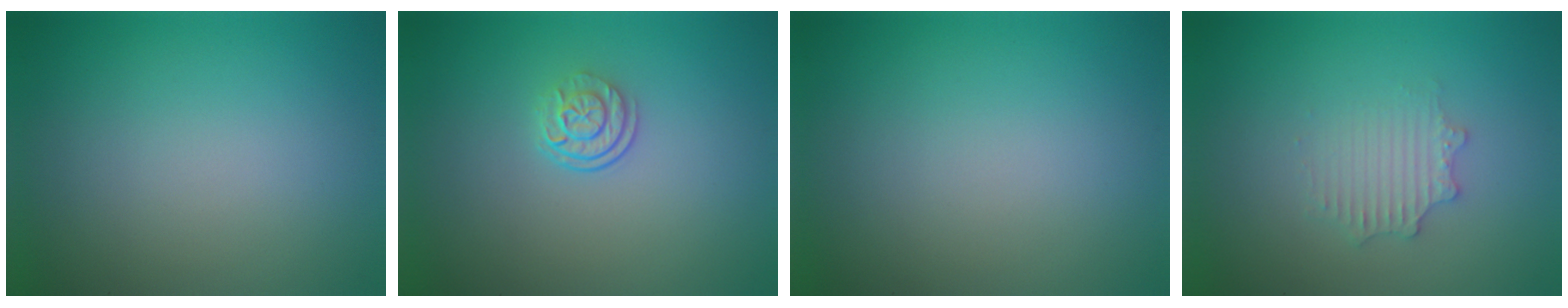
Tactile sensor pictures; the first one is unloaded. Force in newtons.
{"total": 2.5, "press": 1.8, "slide": 1.8}
{"total": 0.0}
{"total": 2.2, "press": 2.2, "slide": 0.4}